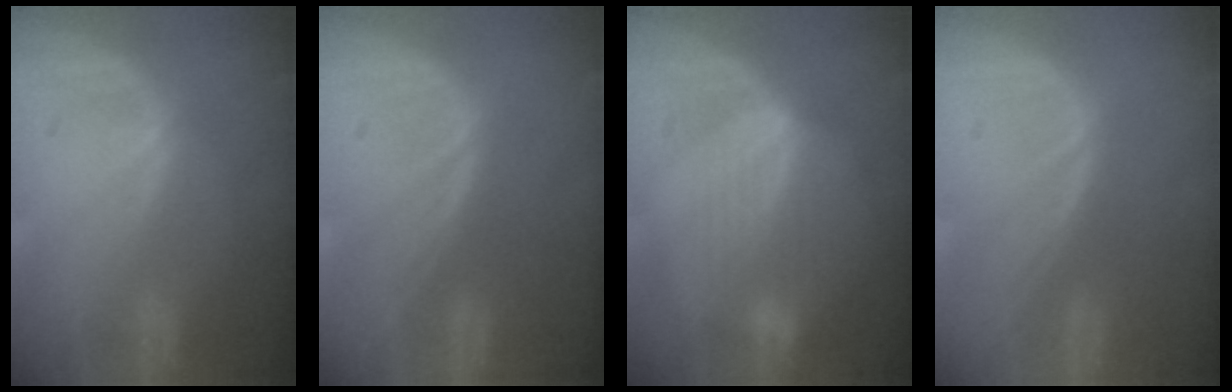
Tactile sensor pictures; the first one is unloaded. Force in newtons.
{"total": 0.0}
{"total": 7.1, "press": 6.4, "slide": 3.1}
{"total": 0.0}